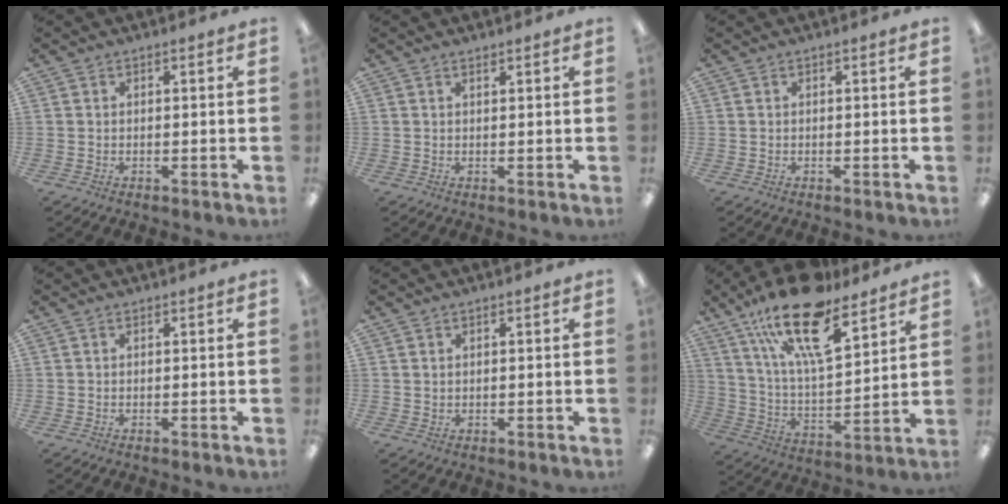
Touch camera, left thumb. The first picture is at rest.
{"total": 0.7, "force": [0.7, 0.1, 0.2], "torque": [-0.005, 0.000, 0.012]}
{"total": 0.0}
{"total": 0.0}
{"total": 0.6, "force": [0.4, 0.4, 0.3], "torque": [-0.007, 0.003, 0.008]}
{"total": 22.1, "force": [14.3, 8.4, 14.6], "torque": [-0.245, -0.074, 0.246]}